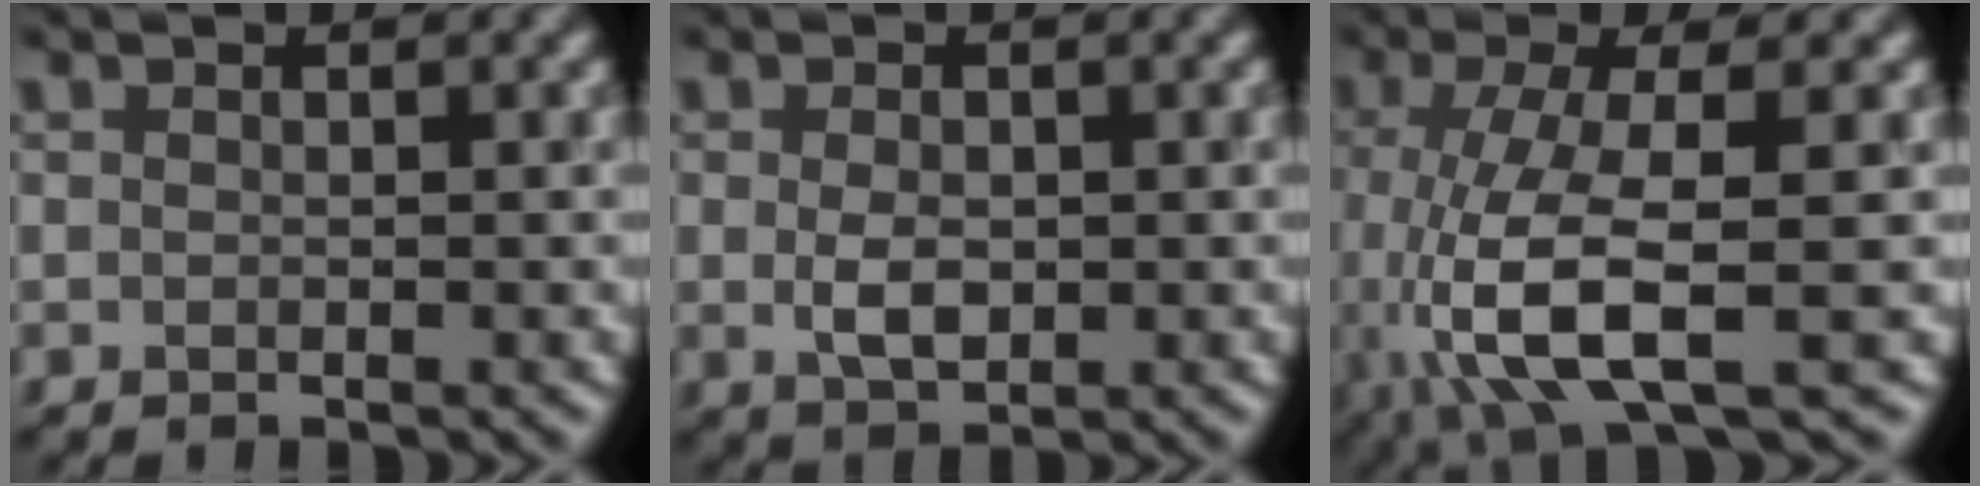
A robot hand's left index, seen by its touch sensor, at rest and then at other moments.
{"total": 2.5, "force": [-0.1, 1.6, 2.0], "torque": [-0.039, 0.001, 0.002]}
{"total": 8.2, "force": [-2.2, 2.5, 7.5], "torque": [-0.166, -0.007, -0.043]}